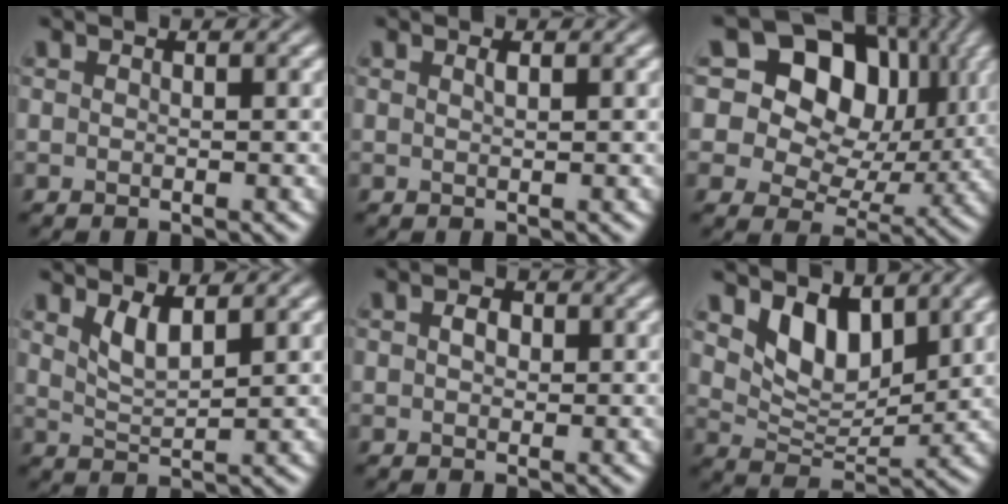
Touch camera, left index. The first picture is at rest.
{"total": 0.6, "force": [0.4, 0.2, 0.5], "torque": [-0.007, 0.001, 0.006]}
{"total": 15.7, "force": [6.5, 11.2, 8.8], "torque": [-0.158, 0.065, 0.090]}
{"total": 2.5, "force": [1.7, 0.7, 1.8], "torque": [-0.036, -0.009, 0.036]}
{"total": 1.6, "force": [0.3, 1.1, 1.1], "torque": [-0.020, 0.003, 0.000]}
{"total": 4.8, "force": [2.9, 2.7, 2.8], "torque": [-0.062, -0.018, 0.050]}